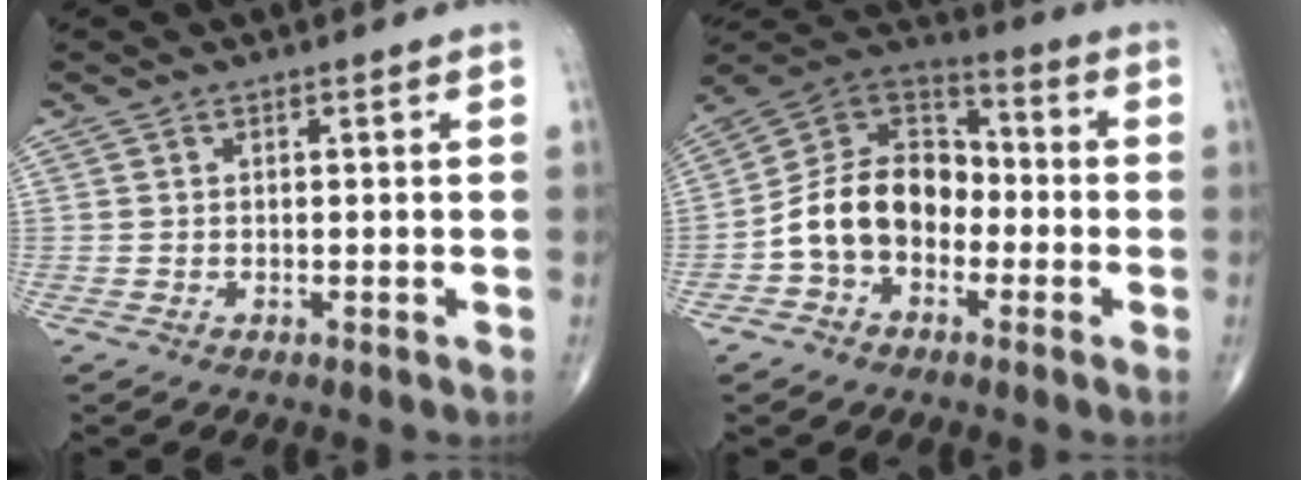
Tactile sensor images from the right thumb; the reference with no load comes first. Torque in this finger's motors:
{"motor_torque": [0.11, 0.91, 0.27, -0.38, 0.13]}